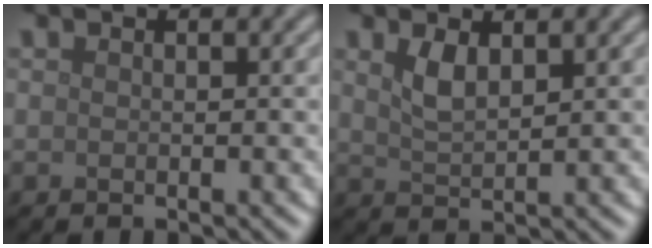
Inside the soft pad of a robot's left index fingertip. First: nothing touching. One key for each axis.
{"total": 2.2, "fx": 1.2, "fy": 0.8, "fz": 1.7, "tx": -0.038, "ty": -0.002, "tz": 0.027}